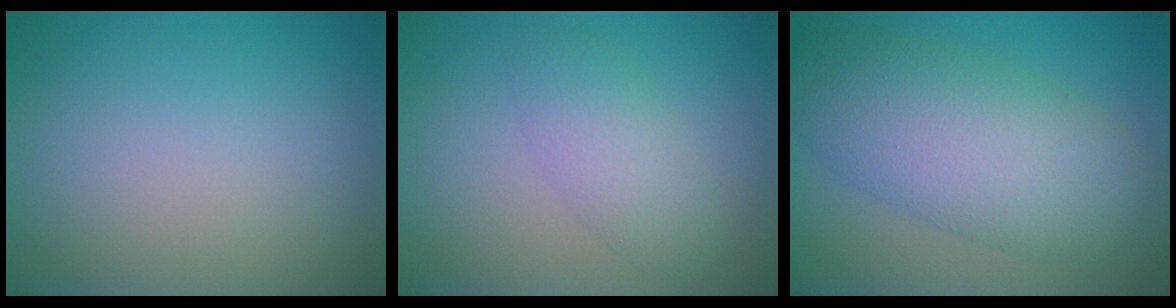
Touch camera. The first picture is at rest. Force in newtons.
{"total": 2.9, "press": 2.9, "slide": 0.1}
{"total": 8.5, "press": 8.5, "slide": 0.1}